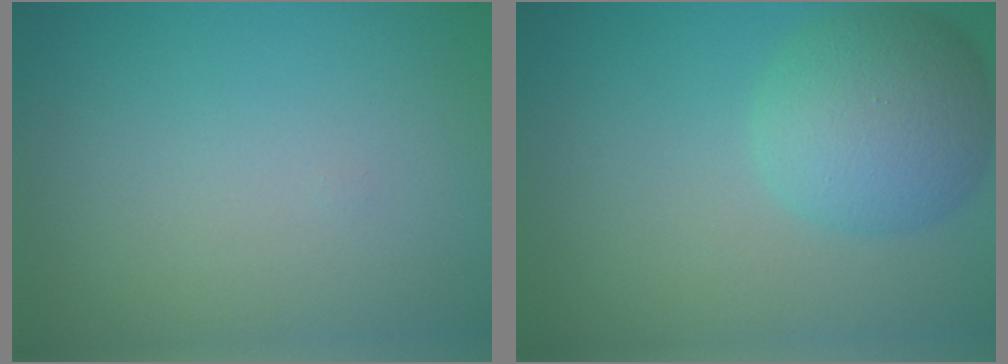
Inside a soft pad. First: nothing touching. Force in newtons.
{"total": 6.1, "press": 6.1, "slide": 0.1}